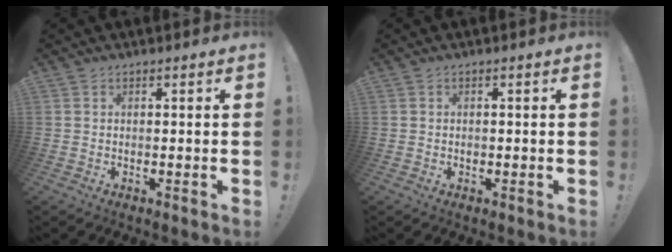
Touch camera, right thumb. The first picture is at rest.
{"total": 0.6, "force": [-0.3, 0.5, 0.1], "torque": [-0.007, 0.005, -0.005]}